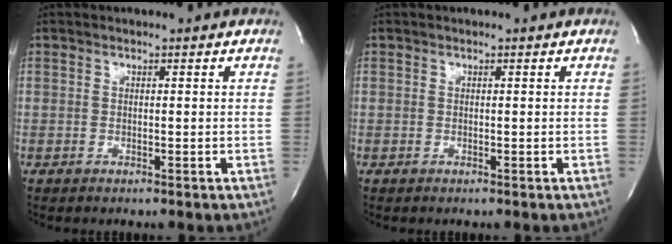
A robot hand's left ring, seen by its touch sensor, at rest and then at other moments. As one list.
[{"total": 0.0}]